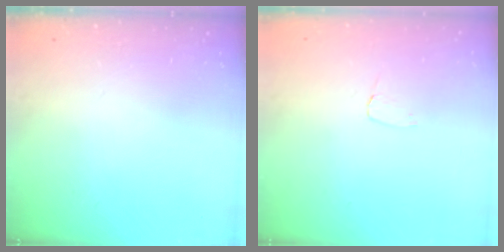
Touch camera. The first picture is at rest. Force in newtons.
{"total": 2.6, "press": 2.6, "slide": 0.2}